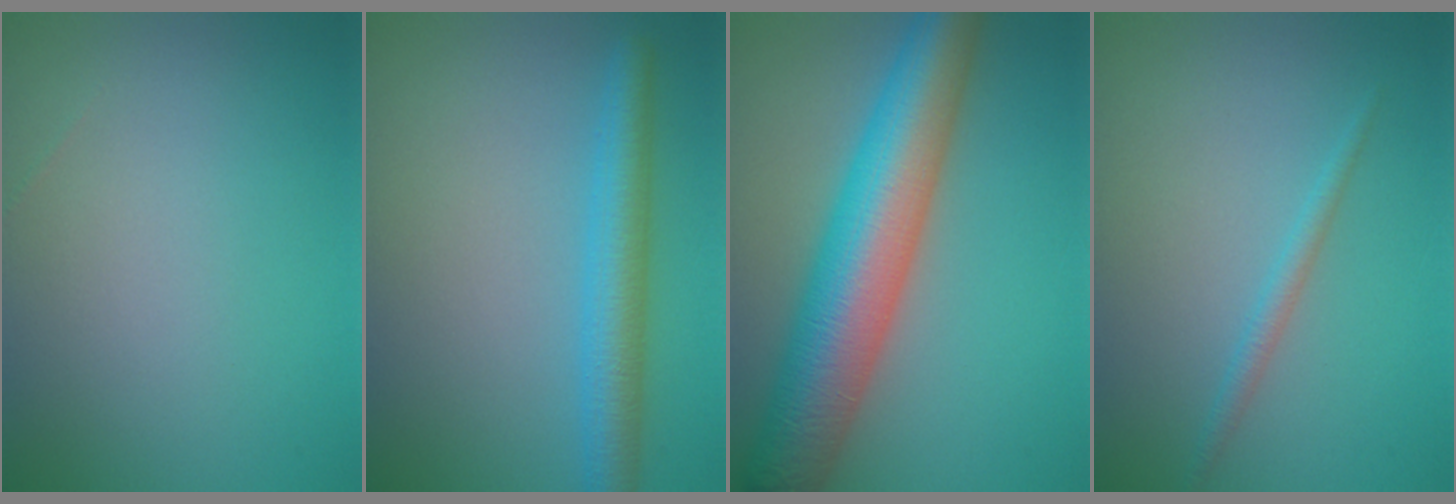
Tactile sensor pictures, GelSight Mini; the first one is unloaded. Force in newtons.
{"total": 4.1, "press": 4.1, "slide": 0.3}
{"total": 10.5, "press": 10.5, "slide": 0.3}
{"total": 1.3, "press": 1.3, "slide": 0.1}